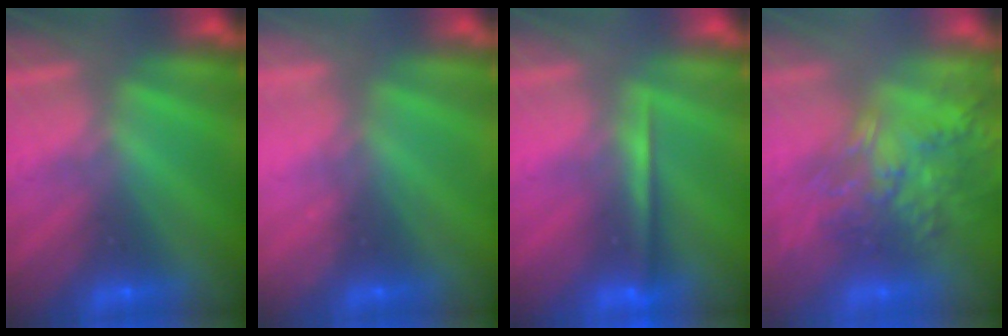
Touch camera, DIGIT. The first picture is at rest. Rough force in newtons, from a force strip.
{"total": 2.2}
{"total": 1.3}
{"total": 9.4}